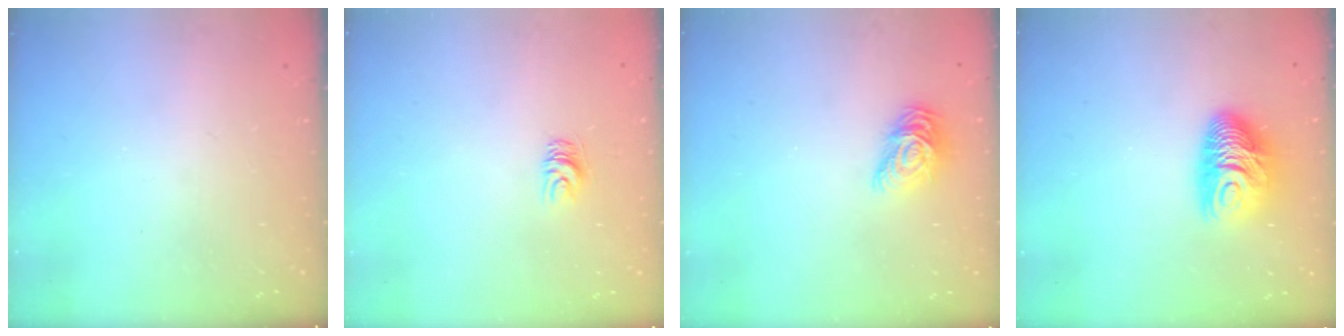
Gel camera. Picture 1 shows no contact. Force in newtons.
{"total": 5.0, "press": 4.9, "slide": 0.4}
{"total": 10.7, "press": 10.7, "slide": 0.6}
{"total": 10.7, "press": 10.6, "slide": 0.7}